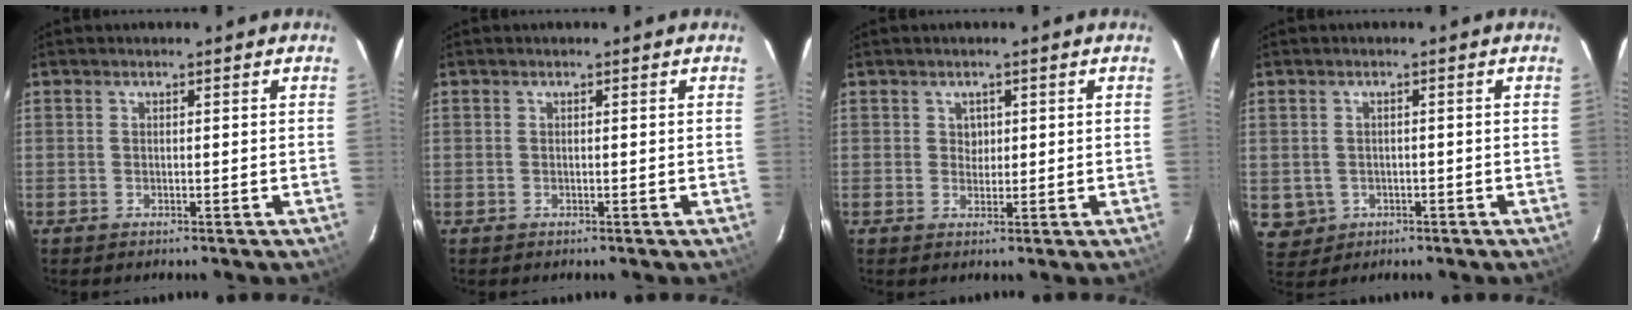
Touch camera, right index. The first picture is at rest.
{"total": 0.0}
{"total": 1.7, "force": [0.6, 1.5, 0.3], "torque": [-0.001, 0.005, 0.010]}
{"total": 4.5, "force": [-0.8, 4.3, 0.8], "torque": [-0.025, 0.002, 0.003]}